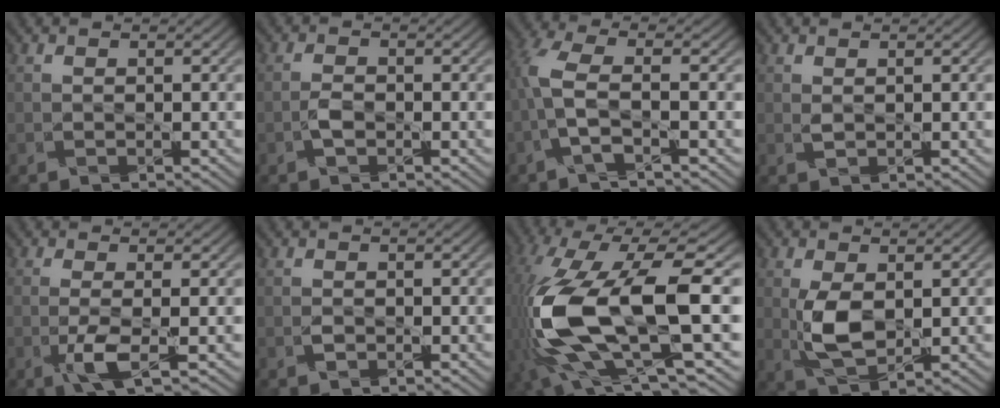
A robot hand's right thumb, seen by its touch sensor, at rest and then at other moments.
{"total": 1.7, "force": [-1.0, 0.8, 1.1], "torque": [-0.022, 0.003, -0.025]}
{"total": 5.0, "force": [-1.3, 1.2, 4.6], "torque": [-0.113, 0.011, -0.042]}
{"total": 0.5, "force": [0.4, 0.1, 0.3], "torque": [-0.011, 0.001, 0.009]}
{"total": 3.5, "force": [-1.0, 0.4, 3.3], "torque": [-0.064, 0.001, -0.028]}
{"total": 0.7, "force": [-0.4, 0.4, 0.3], "torque": [-0.010, -0.001, -0.010]}
{"total": 18.4, "force": [-2.2, 7.1, 16.8], "torque": [-0.377, -0.023, -0.029]}
{"total": 5.0, "force": [0.2, 2.5, 4.3], "torque": [-0.100, -0.006, 0.008]}